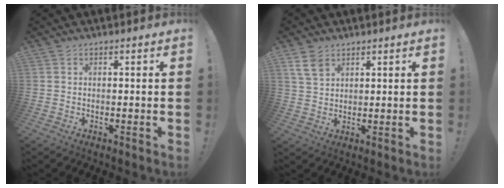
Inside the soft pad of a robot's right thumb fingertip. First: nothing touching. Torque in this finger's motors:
{"motor_torque": [0.03, 0.11, 0.32, 0.51, 0.00]}